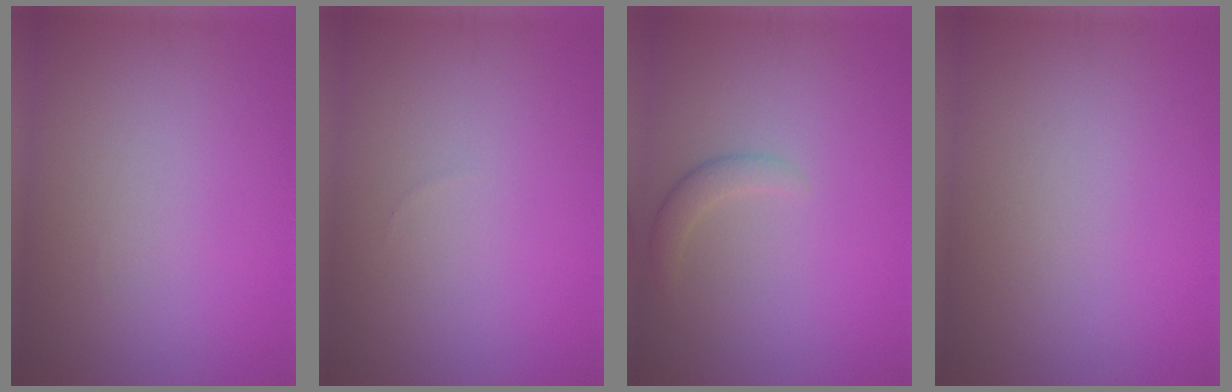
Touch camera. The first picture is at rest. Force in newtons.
{"total": 0.0}
{"total": 1.5, "press": 1.5, "slide": 0.1}
{"total": 0.0}